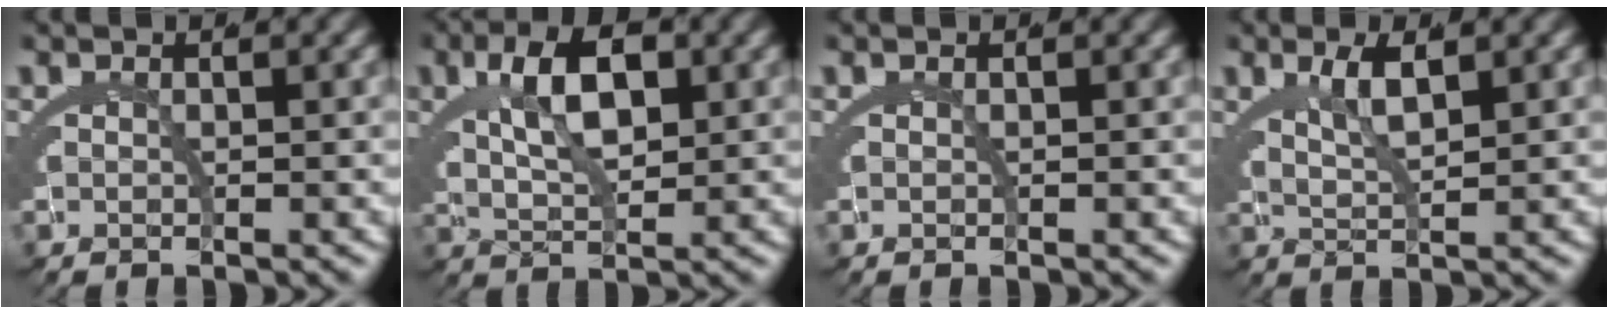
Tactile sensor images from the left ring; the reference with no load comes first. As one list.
[{"total": 5.8, "force": [1.3, 2.9, 4.8], "torque": [-0.086, -0.005, 0.031]}, {"total": 0.0}, {"total": 2.8, "force": [1.1, 0.8, 2.5], "torque": [-0.047, -0.008, 0.028]}]